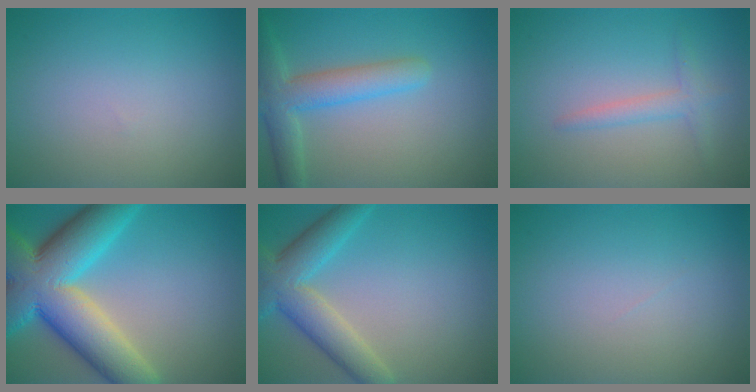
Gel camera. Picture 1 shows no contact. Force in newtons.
{"total": 4.7, "press": 4.7, "slide": 0.3}
{"total": 1.8, "press": 1.8, "slide": 0.1}
{"total": 13.2, "press": 13.2, "slide": 0.6}
{"total": 5.9, "press": 5.9, "slide": 0.4}
{"total": 0.0}